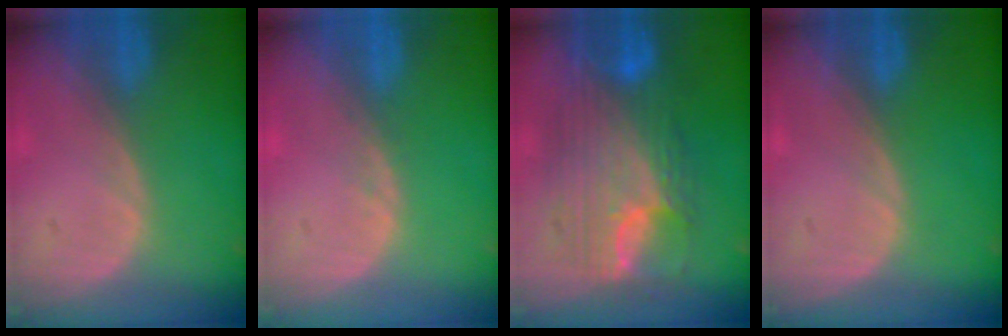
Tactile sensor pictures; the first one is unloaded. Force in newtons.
{"total": 0.6, "press": 0.6, "slide": 0.1}
{"total": 11.9, "press": 11.8, "slide": 1.0}
{"total": 0.0}